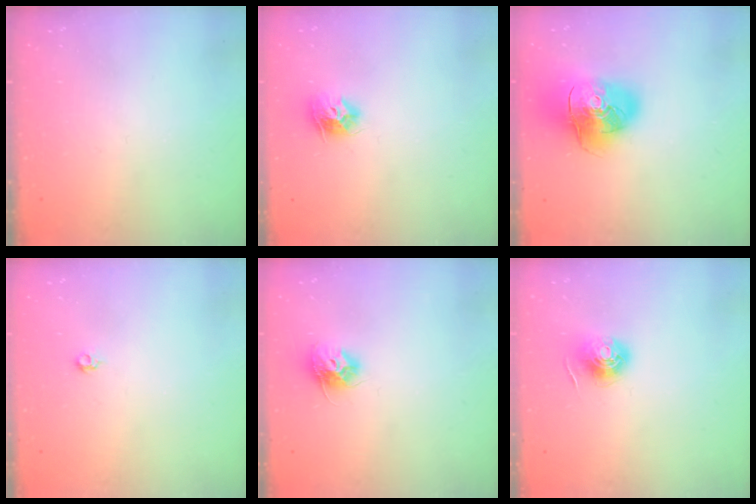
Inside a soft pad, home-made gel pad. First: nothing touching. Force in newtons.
{"total": 9.3, "press": 9.3, "slide": 0.2}
{"total": 17.9, "press": 17.8, "slide": 2.3}
{"total": 3.7, "press": 3.6, "slide": 0.7}
{"total": 9.4, "press": 9.4, "slide": 0.2}
{"total": 6.1, "press": 6.1, "slide": 0.5}